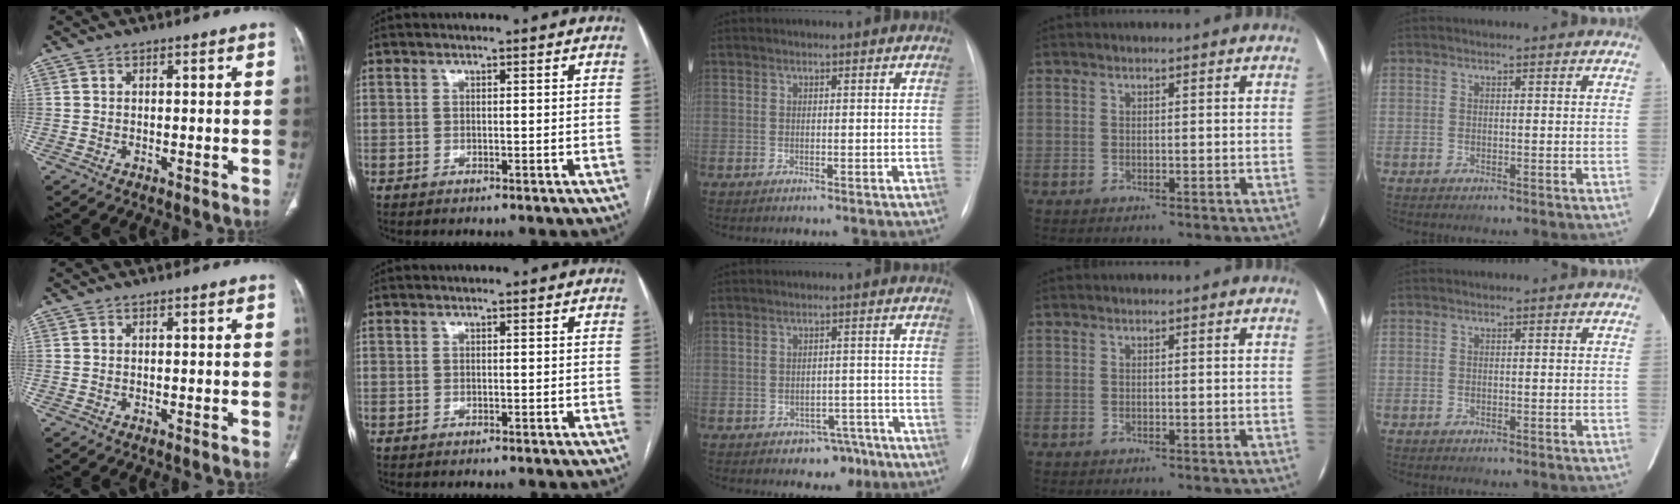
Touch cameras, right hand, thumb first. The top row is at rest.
{"middle": {"total": 4.6, "force": [-2.9, 3.1, 1.7], "torque": [-0.007, 0.016, -0.031]}}